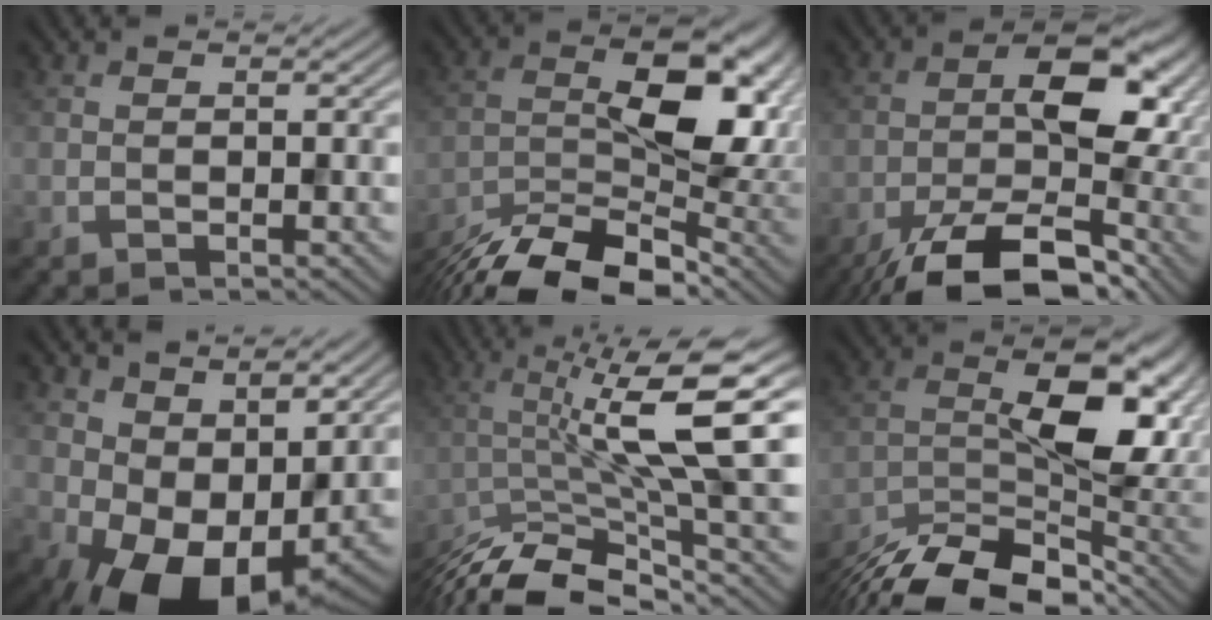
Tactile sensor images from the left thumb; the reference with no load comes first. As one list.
[{"total": 15.6, "force": [-7.9, 6.9, 11.5], "torque": [-0.192, -0.020, -0.134]}, {"total": 16.0, "force": [-6.7, 7.2, 12.6], "torque": [-0.191, -0.012, -0.125]}, {"total": 12.0, "force": [1.0, 7.8, 9.2], "torque": [-0.148, -0.026, 0.027]}, {"total": 12.8, "force": [-5.1, 2.3, 11.5], "torque": [-0.187, 0.013, -0.091]}, {"total": 14.3, "force": [-7.7, 5.5, 10.7], "torque": [-0.184, -0.016, -0.134]}]